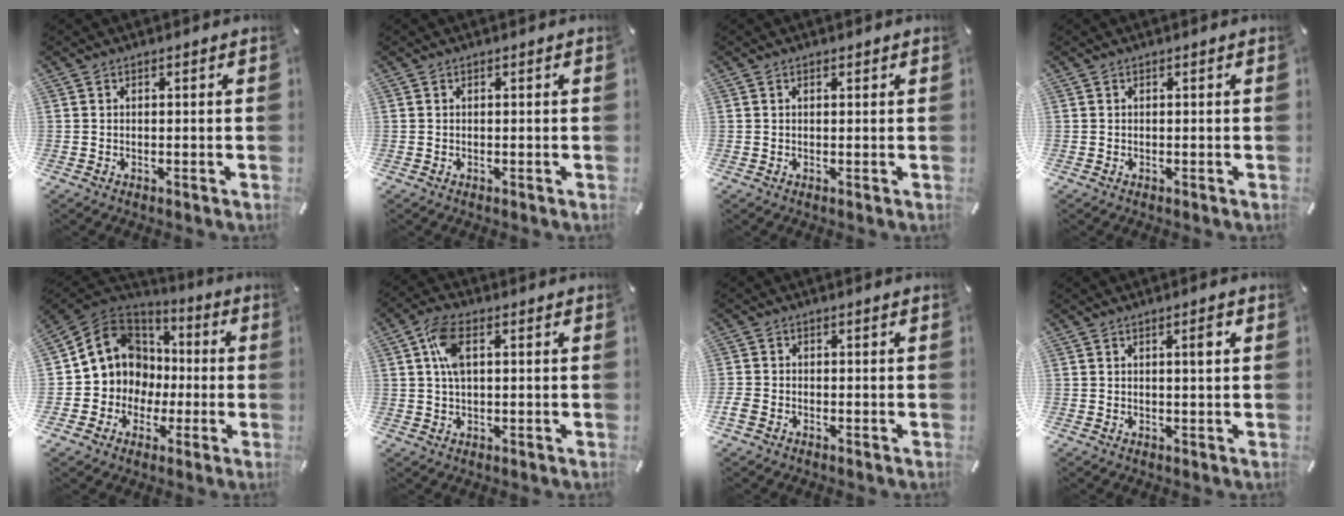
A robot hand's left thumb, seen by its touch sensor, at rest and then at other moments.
{"total": 0.0}
{"total": 0.8, "force": [0.4, 0.5, 0.5], "torque": [-0.011, 0.003, 0.006]}
{"total": 0.0}
{"total": 12.9, "force": [0.5, 12.4, 3.4], "torque": [-0.079, -0.006, 0.019]}
{"total": 6.9, "force": [1.6, 3.4, 5.7], "torque": [-0.133, 0.007, 0.024]}
{"total": 2.2, "force": [-1.3, 1.5, 1.1], "torque": [-0.022, 0.001, -0.026]}
{"total": 2.9, "force": [0.9, 0.5, 2.7], "torque": [-0.038, -0.002, 0.008]}